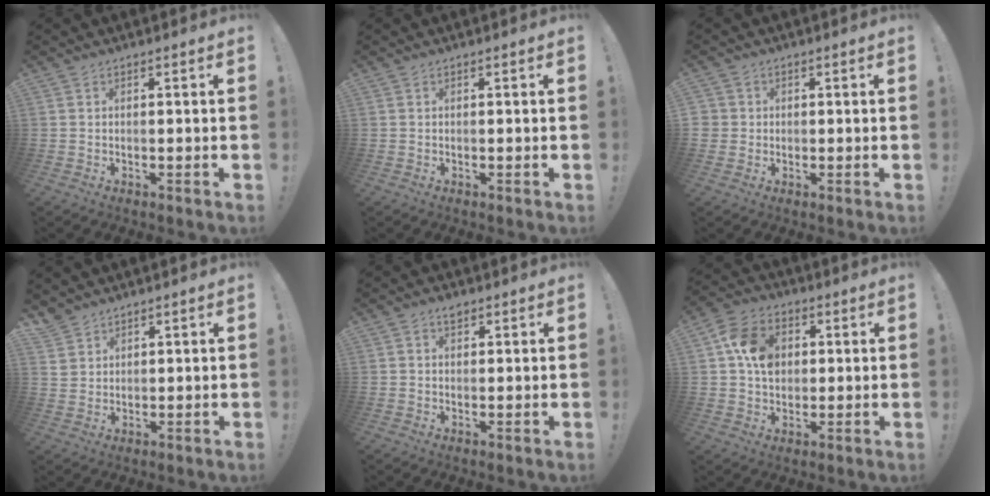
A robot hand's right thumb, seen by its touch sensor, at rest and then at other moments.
{"total": 0.0}
{"total": 2.7, "force": [0.1, 2.6, 0.4], "torque": [-0.008, 0.003, 0.004]}
{"total": 3.8, "force": [3.1, 2.1, 0.6], "torque": [-0.012, -0.021, 0.060]}
{"total": 1.8, "force": [1.2, 1.1, 0.9], "torque": [0.000, -0.006, 0.017]}
{"total": 11.8, "force": [2.7, 8.9, 7.2], "torque": [-0.122, 0.006, 0.053]}